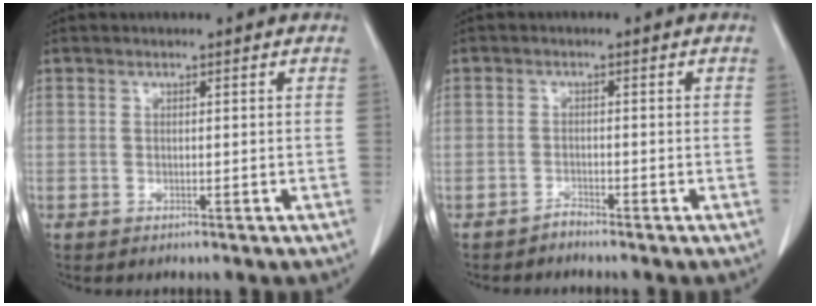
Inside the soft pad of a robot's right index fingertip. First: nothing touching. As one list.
[{"total": 1.1, "force": [-1.1, 0.1, -0.2], "torque": [0.011, -0.002, -0.021]}]